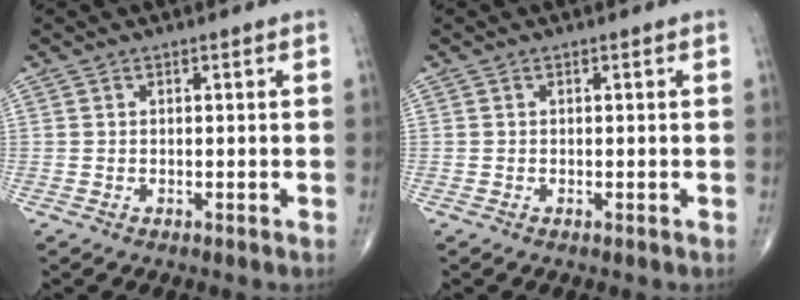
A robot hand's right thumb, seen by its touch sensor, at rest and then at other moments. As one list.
[{"total": 0.0}]